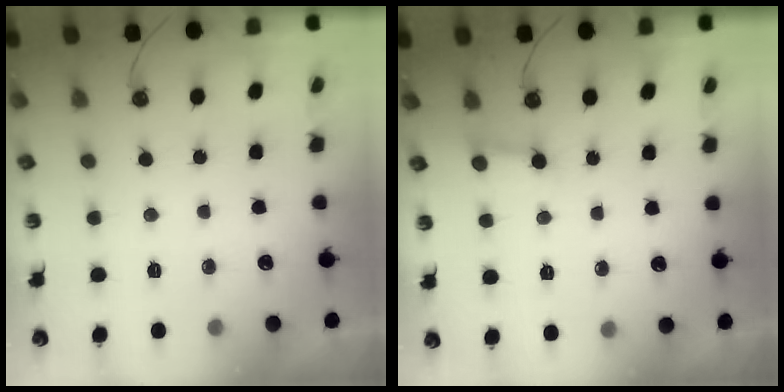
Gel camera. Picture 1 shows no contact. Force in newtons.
{"total": 3.7, "press": 3.7, "slide": 0.2}